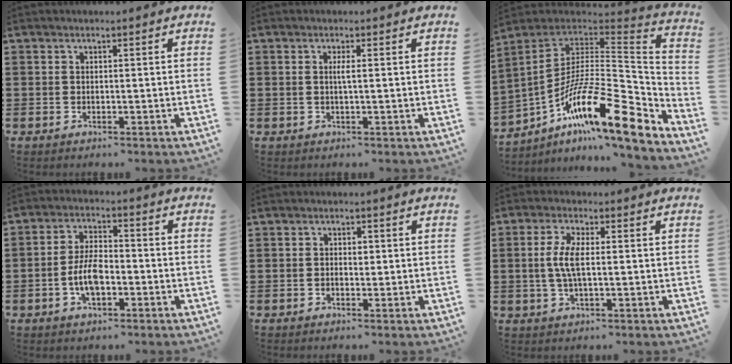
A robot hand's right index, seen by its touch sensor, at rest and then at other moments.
{"total": 1.3, "force": [0.1, -0.1, 1.3], "torque": [-0.024, -0.002, 0.001]}
{"total": 19.1, "force": [-10.1, 4.7, 15.5], "torque": [-0.271, -0.007, -0.187]}
{"total": 6.1, "force": [-1.9, 2.8, 5.1], "torque": [-0.113, 0.002, -0.040]}
{"total": 1.0, "force": [-0.1, 0.5, 0.8], "torque": [-0.015, 0.002, -0.003]}
{"total": 5.3, "force": [0.0, 1.7, 5.1], "torque": [-0.113, -0.005, -0.008]}